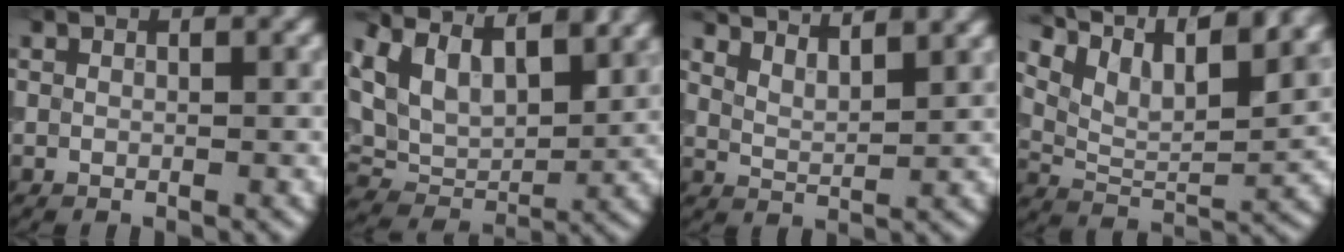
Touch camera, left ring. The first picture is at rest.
{"total": 9.5, "force": [4.7, 5.2, 6.4], "torque": [-0.138, 0.015, 0.079]}
{"total": 5.8, "force": [4.9, 1.6, 2.6], "torque": [-0.045, 0.026, 0.062]}
{"total": 11.0, "force": [7.5, 3.9, 7.0], "torque": [-0.135, 0.012, 0.126]}